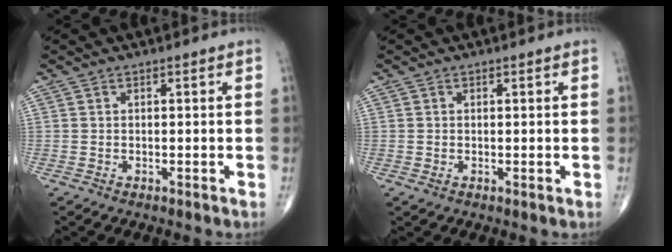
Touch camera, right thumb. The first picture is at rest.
{"total": 0.8, "force": [-0.1, 0.4, 0.7], "torque": [-0.015, -0.002, 0.000]}